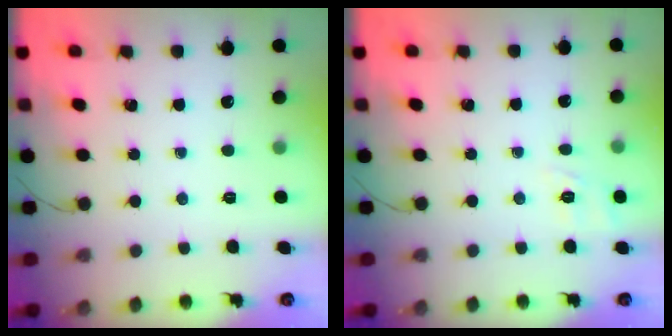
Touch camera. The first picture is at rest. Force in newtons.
{"total": 3.0, "press": 2.4, "slide": 1.7}